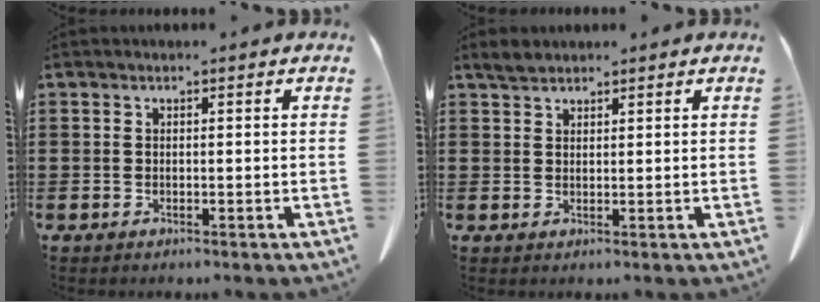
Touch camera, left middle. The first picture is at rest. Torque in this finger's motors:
{"motor_torque": [0.01, 0.00, 0.00, 0.01]}